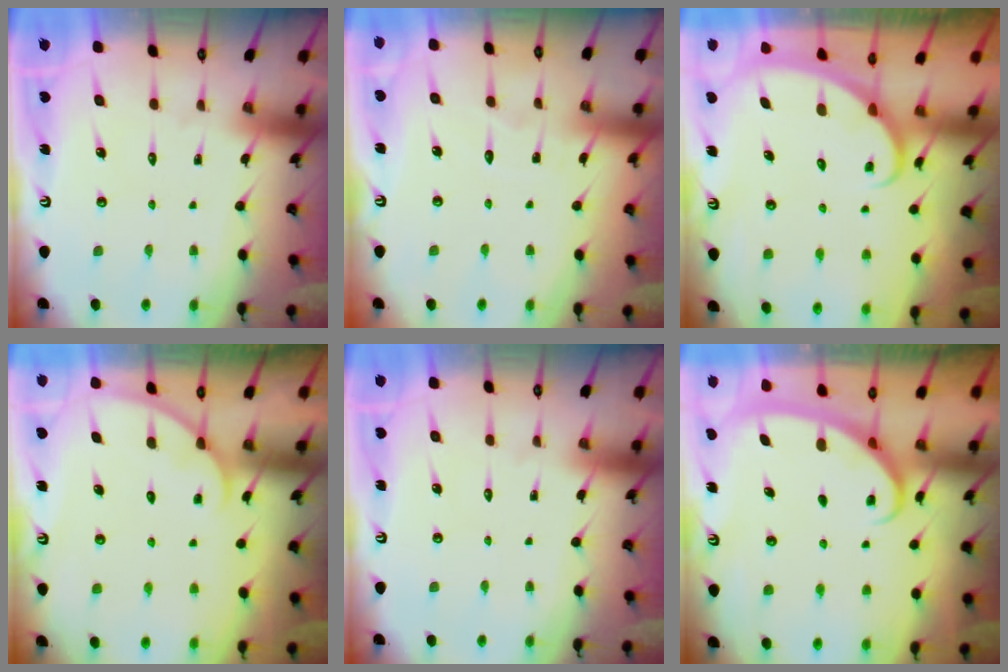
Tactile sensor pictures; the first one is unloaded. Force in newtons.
{"total": 3.6, "press": 3.5, "slide": 0.4}
{"total": 1.9, "press": 1.9, "slide": 0.0}
{"total": 3.1, "press": 3.0, "slide": 0.3}
{"total": 0.0}
{"total": 2.8, "press": 2.8, "slide": 0.4}